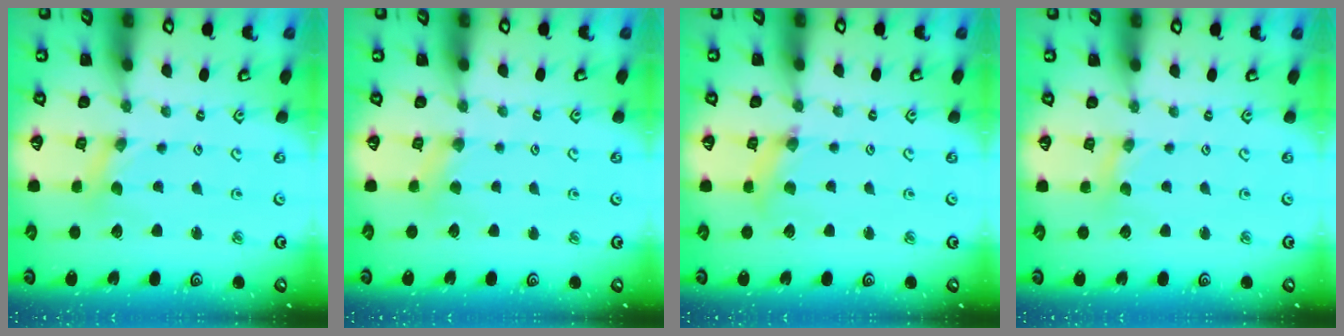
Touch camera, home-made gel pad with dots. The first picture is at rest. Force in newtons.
{"total": 2.8, "press": 2.7, "slide": 0.6}
{"total": 2.4, "press": 2.3, "slide": 0.4}
{"total": 0.8, "press": 0.8, "slide": 0.2}